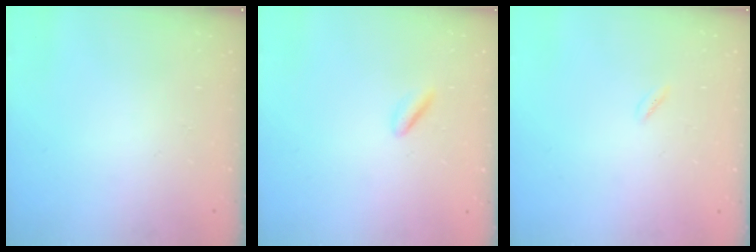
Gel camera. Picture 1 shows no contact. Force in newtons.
{"total": 2.4, "press": 2.2, "slide": 1.0}
{"total": 0.9, "press": 0.8, "slide": 0.5}